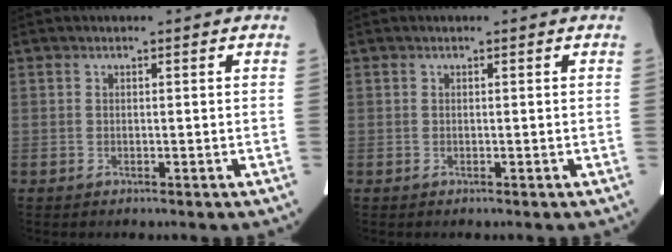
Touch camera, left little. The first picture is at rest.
{"total": 0.0}